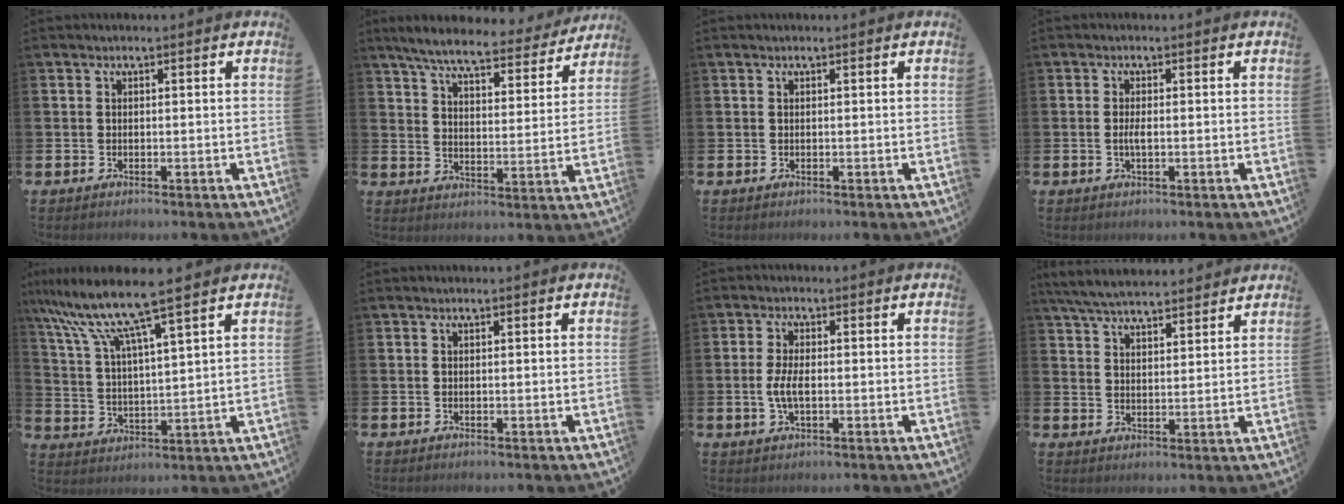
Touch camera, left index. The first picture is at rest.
{"total": 7.1, "force": [6.5, 1.0, 2.8], "torque": [-0.076, -0.037, 0.108]}
{"total": 0.0}
{"total": 1.6, "force": [-0.2, 0.5, 1.5], "torque": [-0.020, -0.003, -0.007]}
{"total": 10.0, "force": [8.2, 0.5, 5.7], "torque": [-0.143, -0.036, 0.139]}
{"total": 0.0}
{"total": 3.6, "force": [-0.4, 1.5, 3.3], "torque": [-0.058, -0.002, -0.013]}
{"total": 5.8, "force": [5.6, 0.7, 1.3], "torque": [-0.046, -0.023, 0.102]}